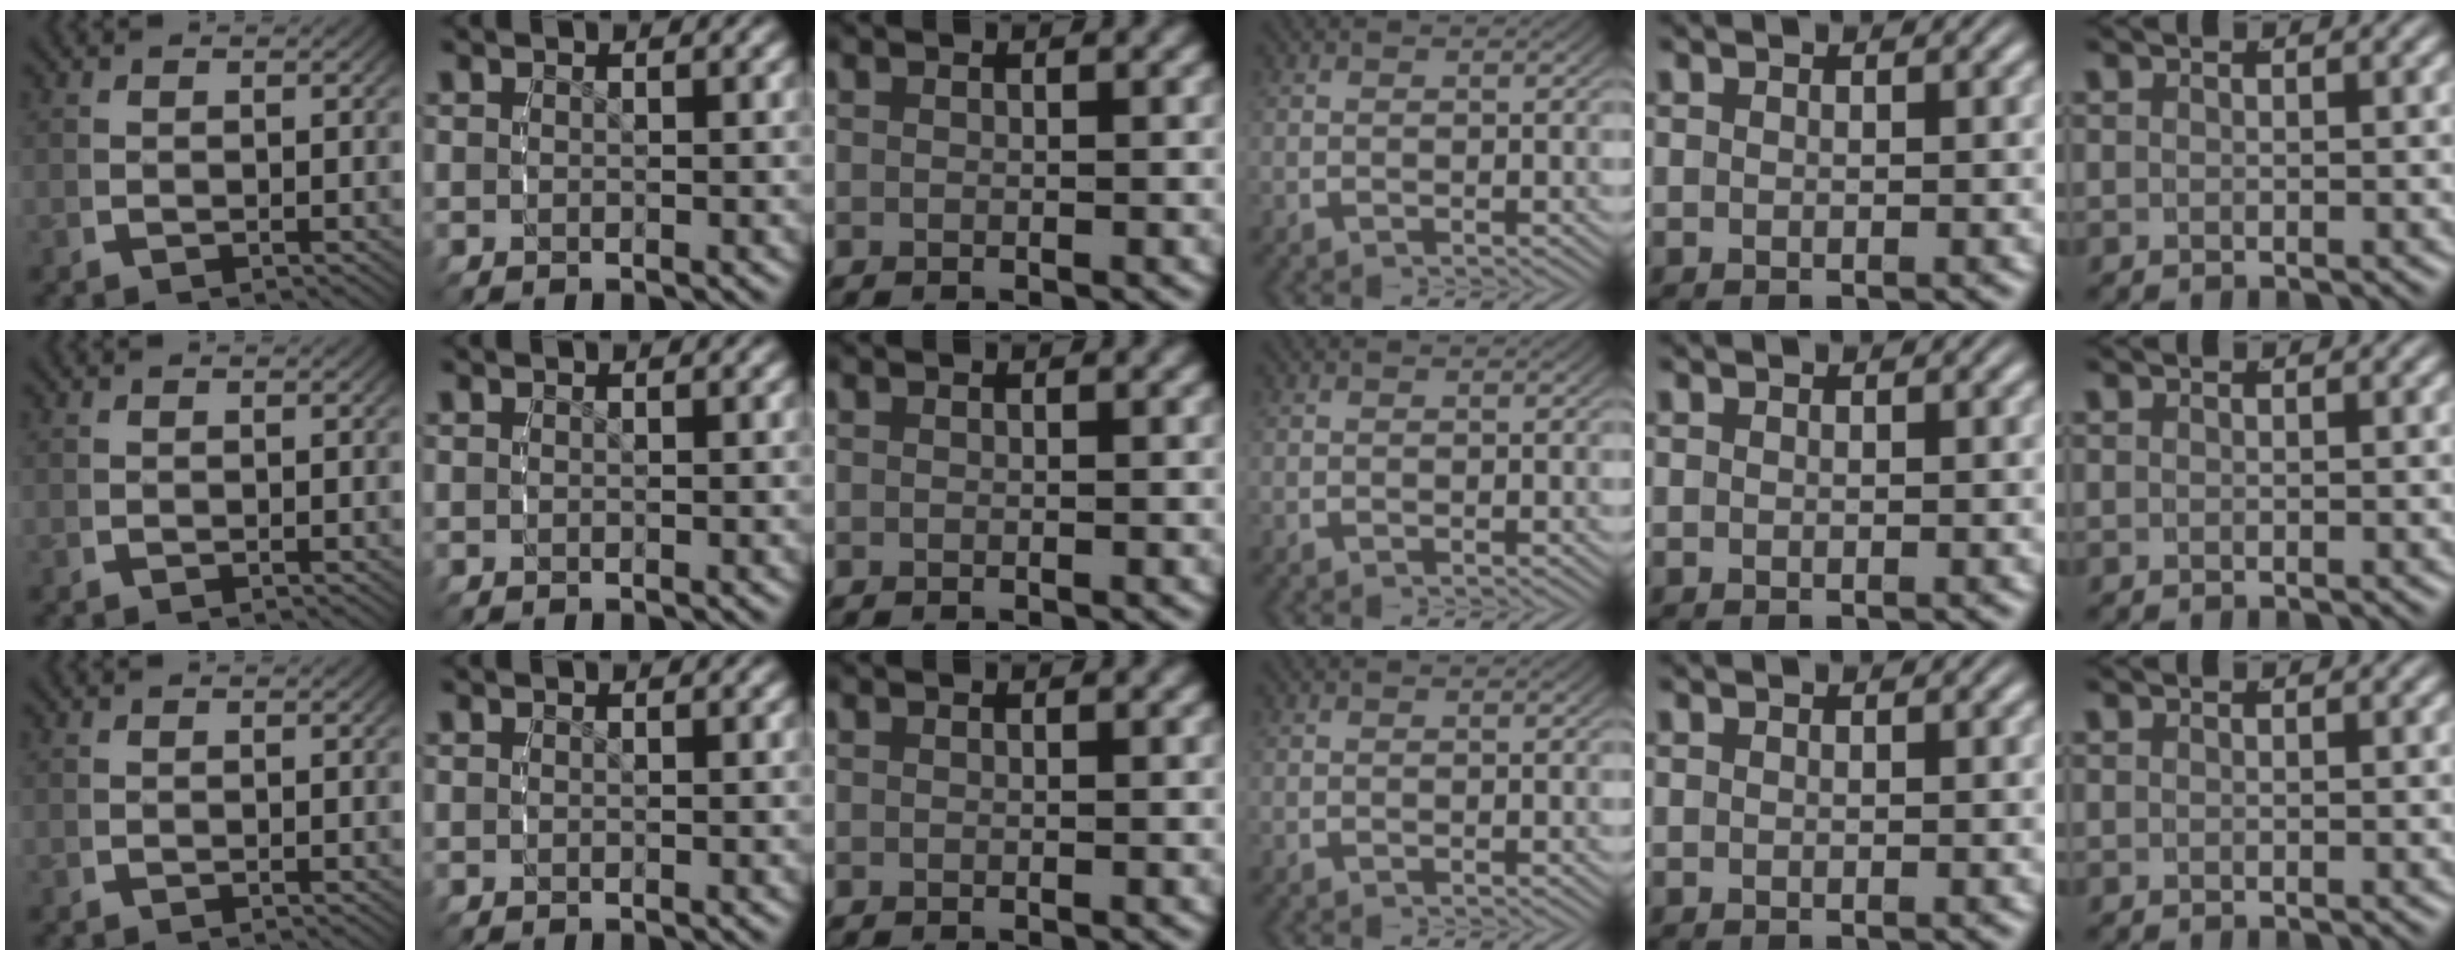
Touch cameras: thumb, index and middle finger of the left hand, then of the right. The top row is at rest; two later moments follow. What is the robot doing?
{"motion": "reach", "object": "glasses case"}